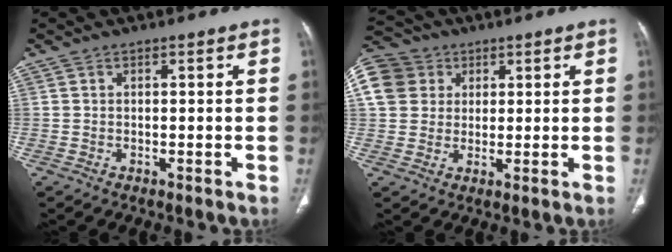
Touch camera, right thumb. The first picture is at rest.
{"total": 14.9, "force": [4.5, 12.9, 6.1], "torque": [-0.147, 0.032, 0.083]}